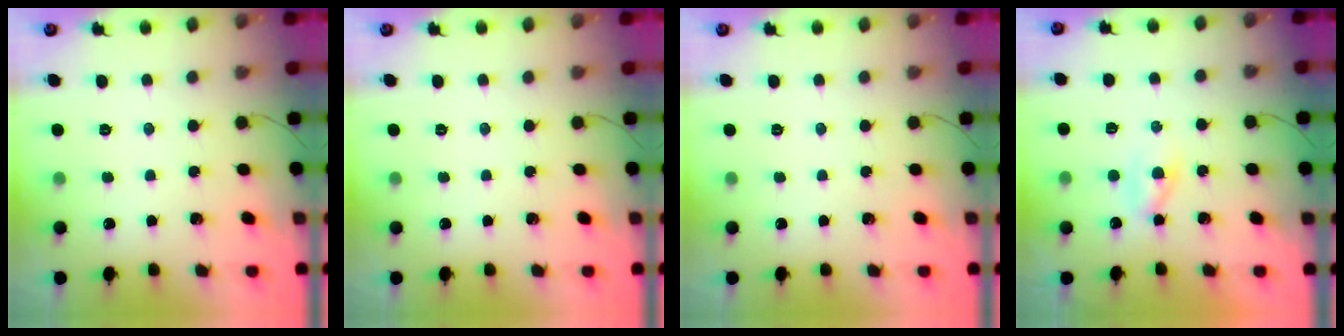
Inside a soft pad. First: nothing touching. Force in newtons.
{"total": 0.0}
{"total": 0.0}
{"total": 1.7, "press": 1.5, "slide": 0.7}